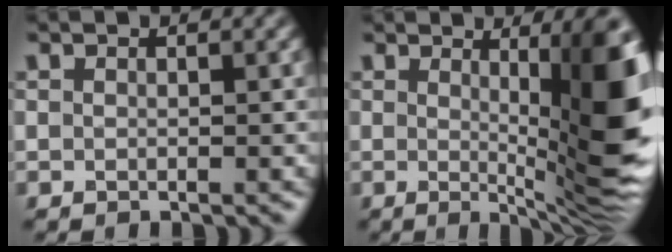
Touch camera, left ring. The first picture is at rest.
{"total": 11.5, "force": [0.9, 2.5, 11.2], "torque": [-0.126, -0.013, 0.017]}